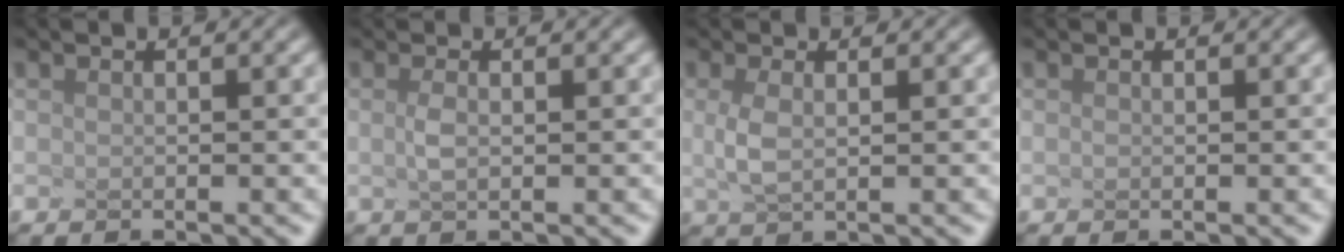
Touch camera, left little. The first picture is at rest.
{"total": 1.1, "force": [-0.9, -0.6, 0.1], "torque": [-0.031, -0.006, 0.020]}
{"total": 1.1, "force": [-0.8, -0.5, 0.6], "torque": [-0.043, -0.007, 0.026]}
{"total": 0.0}